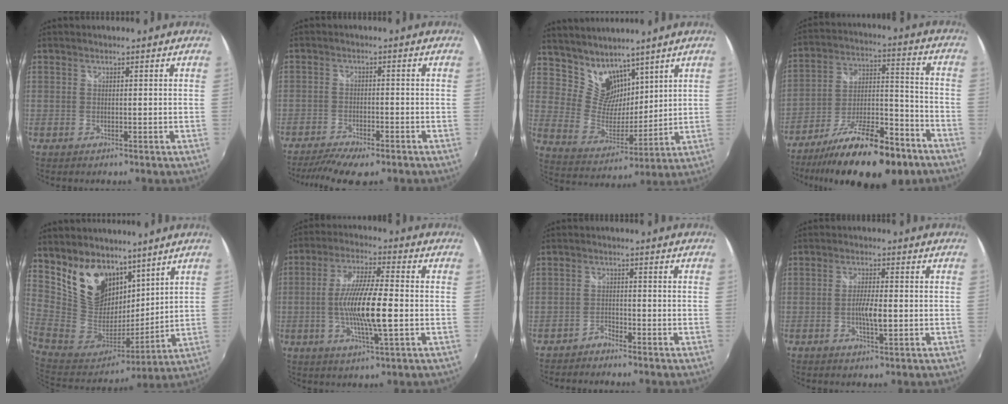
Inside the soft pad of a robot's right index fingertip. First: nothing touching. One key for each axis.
{"total": 9.6, "fx": -7.6, "fy": 2.6, "fz": 5.2, "tx": -0.122, "ty": -0.024, "tz": -0.126}
{"total": 10.7, "fx": 8.4, "fy": 6.2, "fz": 2.7, "tx": -0.050, "ty": 0.004, "tz": 0.170}
{"total": 22.4, "fx": -15.6, "fy": 7.3, "fz": 14.4, "tx": -0.252, "ty": -0.017, "tz": -0.244}
{"total": 17.2, "fx": 11.3, "fy": 10.7, "fz": 7.2, "tx": -0.158, "ty": 0.012, "tz": 0.236}
{"total": 12.6, "fx": -2.1, "fy": 1.8, "fz": 12.3, "tx": -0.235, "ty": -0.006, "tz": -0.041}
{"total": 2.1, "fx": -2.0, "fy": 0.5, "fz": 0.2, "tx": -0.010, "ty": 0.001, "tz": -0.040}
{"total": 4.6, "fx": -0.9, "fy": 1.0, "fz": 4.4, "tx": -0.082, "ty": -0.003, "tz": -0.016}